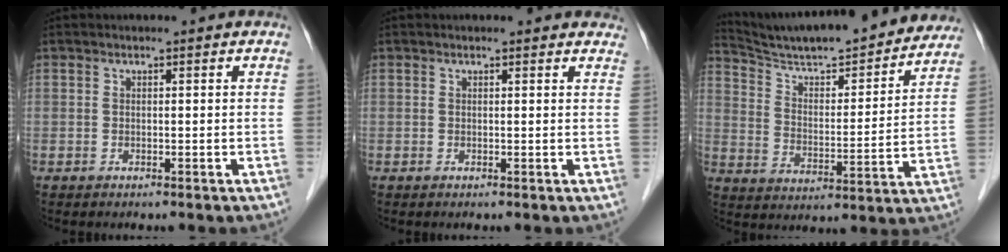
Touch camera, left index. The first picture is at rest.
{"total": 3.2, "force": [2.9, 1.0, 0.7], "torque": [-0.003, 0.003, 0.016]}
{"total": 23.1, "force": [21.2, 2.8, 8.8], "torque": [-0.142, -0.020, 0.301]}